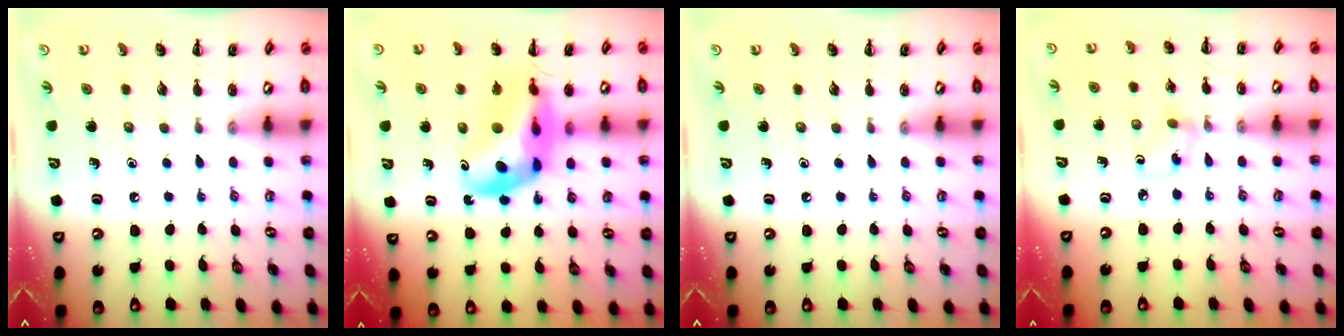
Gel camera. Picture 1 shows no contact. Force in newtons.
{"total": 15.1, "press": 14.4, "slide": 4.3}
{"total": 0.0}
{"total": 1.9, "press": 1.7, "slide": 0.7}